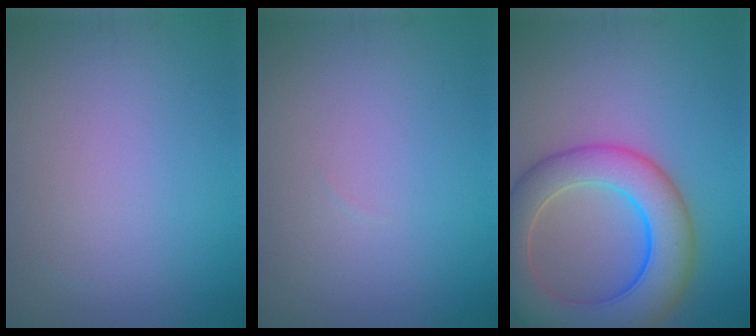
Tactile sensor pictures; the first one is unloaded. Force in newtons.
{"total": 0.0}
{"total": 9.4, "press": 9.4, "slide": 0.5}